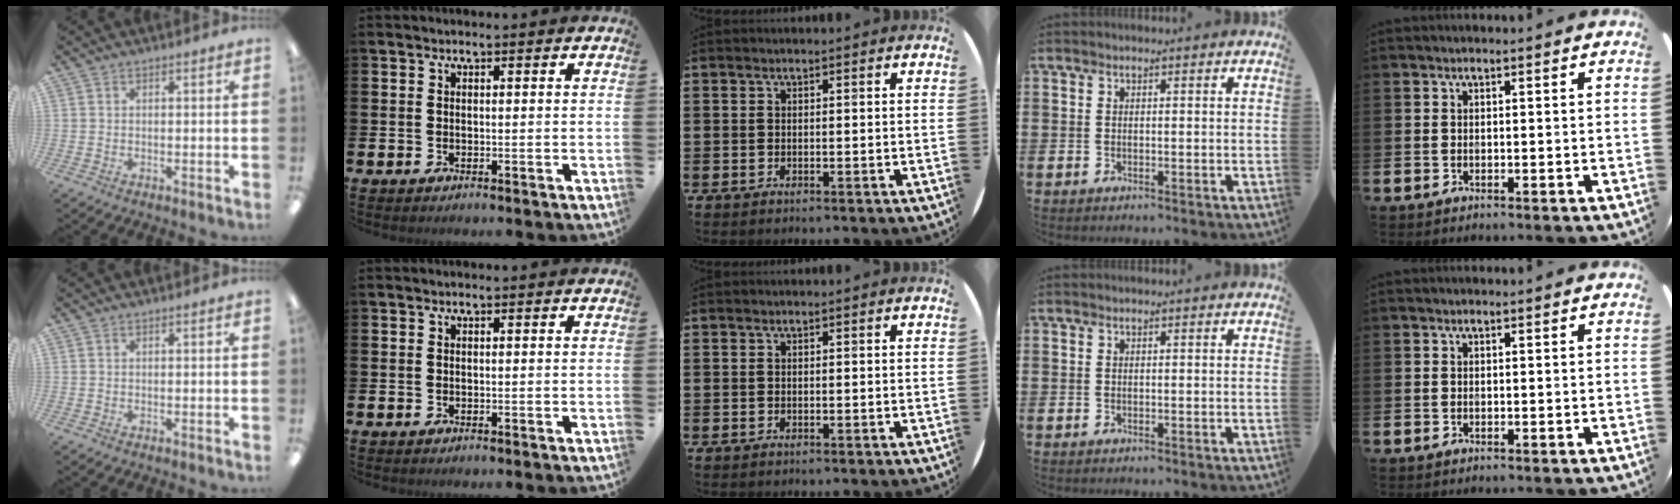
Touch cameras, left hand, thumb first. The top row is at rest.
{}